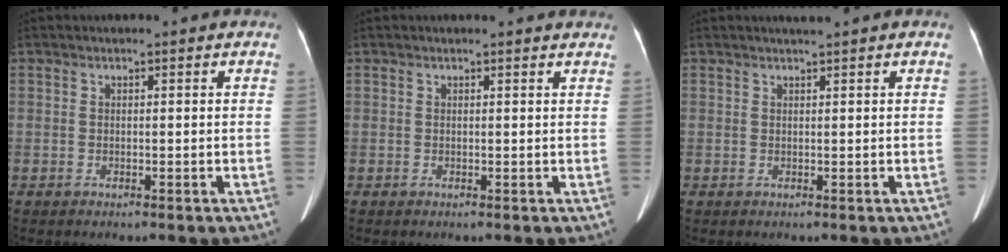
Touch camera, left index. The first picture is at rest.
{"total": 3.3, "force": [3.2, 0.2, 0.7], "torque": [-0.014, 0.002, 0.023]}
{"total": 0.9, "force": [0.7, -0.3, 0.3], "torque": [-0.011, -0.001, 0.017]}